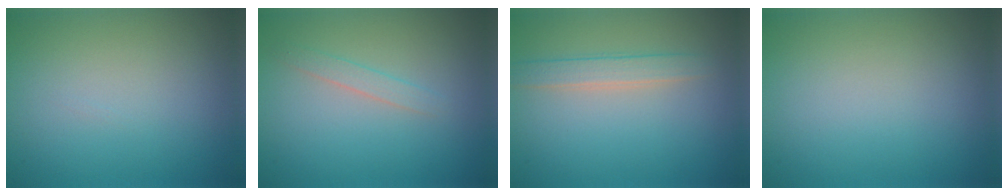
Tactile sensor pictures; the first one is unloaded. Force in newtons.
{"total": 1.2, "press": 1.2, "slide": 0.1}
{"total": 2.1, "press": 2.1, "slide": 0.1}
{"total": 0.0}